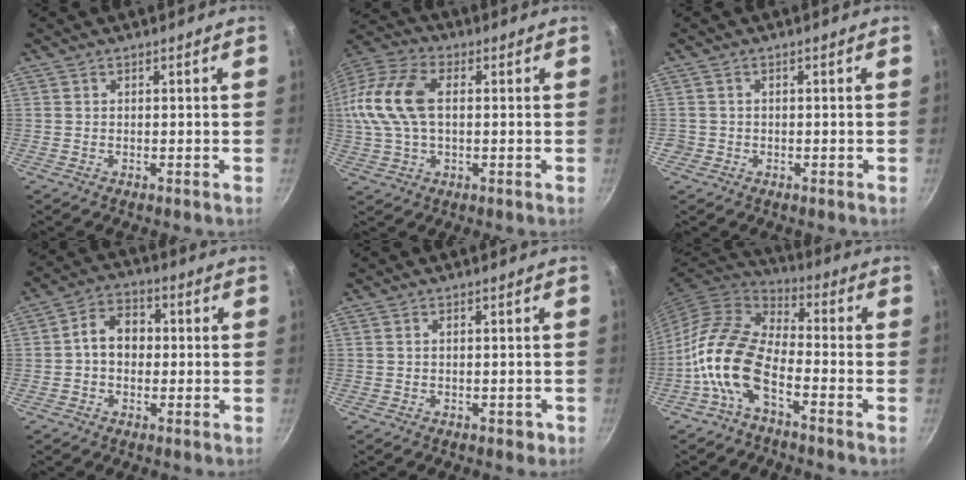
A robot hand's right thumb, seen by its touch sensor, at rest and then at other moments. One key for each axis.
{"total": 16.5, "fx": 1.7, "fy": 10.0, "fz": 13.0, "tx": -0.269, "ty": 0.029, "tz": 0.017}
{"total": 1.4, "fx": -0.5, "fy": 1.3, "fz": 0.2, "tx": -0.001, "ty": 0.005, "tz": -0.006}
{"total": 7.2, "fx": 0.0, "fy": 5.6, "fz": 4.6, "tx": -0.046, "ty": 0.020, "tz": -0.013}
{"total": 1.6, "fx": -0.4, "fy": 1.1, "fz": 1.1, "tx": -0.002, "ty": 0.010, "tz": -0.001}
{"total": 13.2, "fx": -5.5, "fy": 6.7, "fz": 10.0, "tx": -0.184, "ty": 0.048, "tz": -0.125}